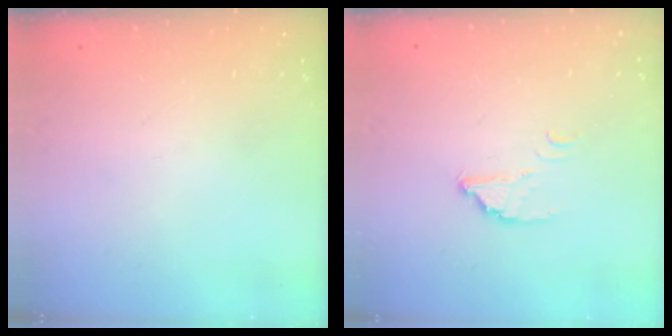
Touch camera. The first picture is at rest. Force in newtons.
{"total": 2.8, "press": 2.8, "slide": 0.1}